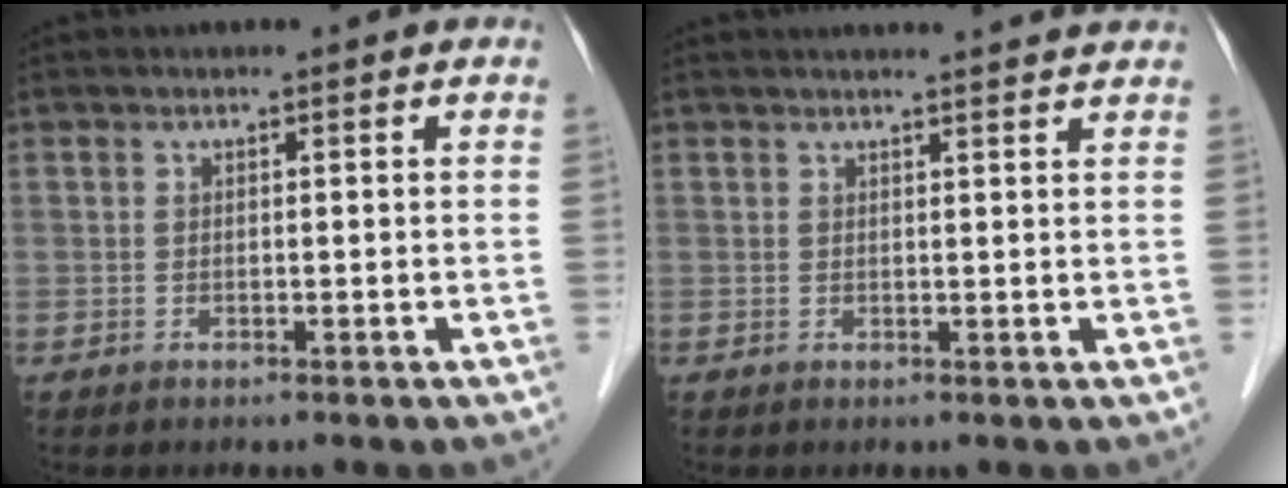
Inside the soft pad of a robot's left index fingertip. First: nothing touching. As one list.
[{"total": 7.2, "force": [7.0, -0.1, 1.8], "torque": [-0.021, 0.016, 0.070]}]